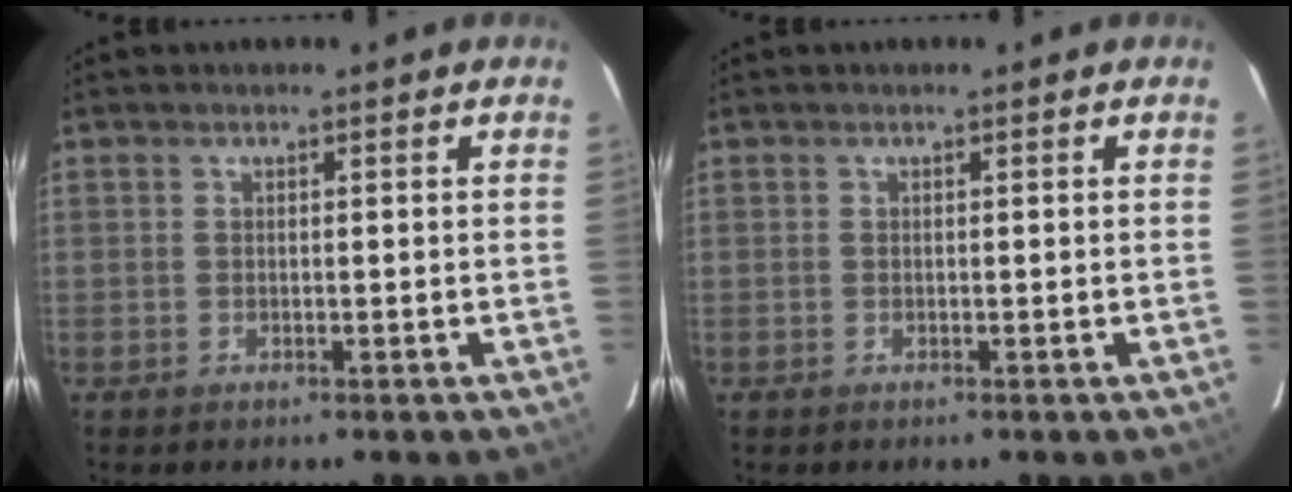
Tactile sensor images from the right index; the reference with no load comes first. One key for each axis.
{"total": 0.0}